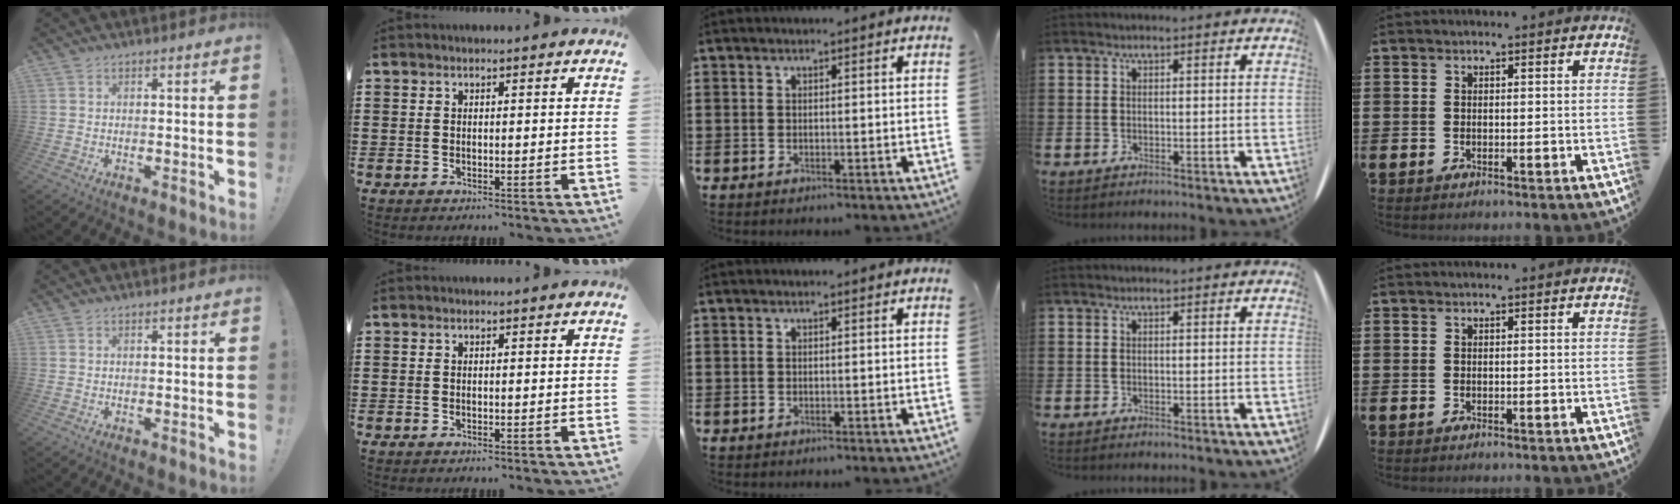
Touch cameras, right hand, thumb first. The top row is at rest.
{}